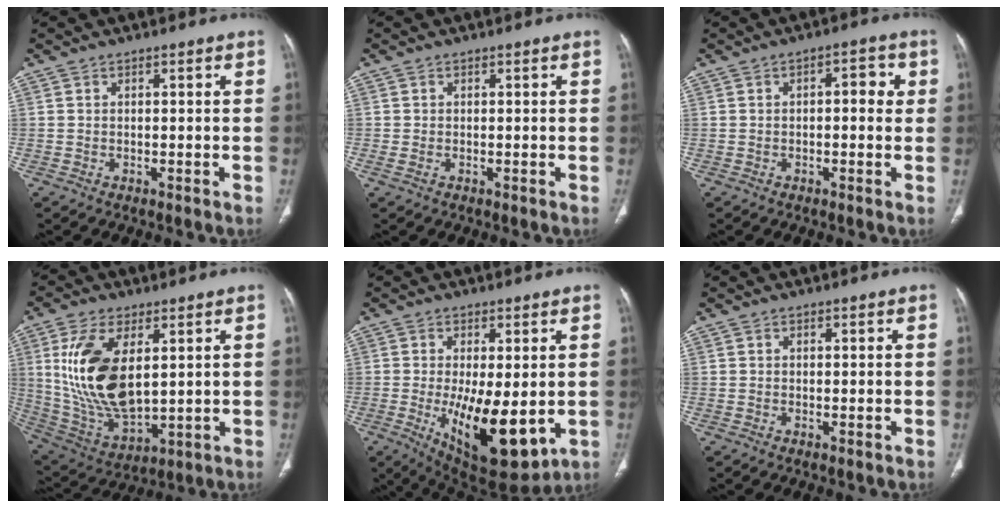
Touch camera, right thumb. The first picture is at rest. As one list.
[{"total": 0.9, "force": [-0.2, 0.6, 0.7], "torque": [-0.017, -0.002, -0.002]}, {"total": 4.2, "force": [0.5, 2.1, 3.6], "torque": [-0.029, 0.012, 0.000]}, {"total": 17.9, "force": [4.0, 9.1, 14.9], "torque": [-0.289, -0.023, 0.091]}, {"total": 15.4, "force": [-2.5, 6.1, 13.9], "torque": [-0.221, -0.029, -0.020]}, {"total": 0.0}]